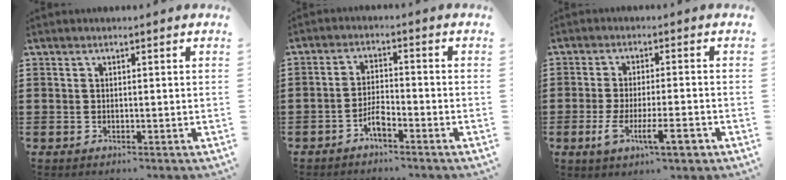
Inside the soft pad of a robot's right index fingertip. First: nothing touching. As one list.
[{"total": 3.3, "force": [-2.4, 0.8, 2.1], "torque": [-0.052, 0.003, -0.052]}, {"total": 7.2, "force": [-3.1, 2.0, 6.2], "torque": [-0.126, -0.012, -0.056]}]